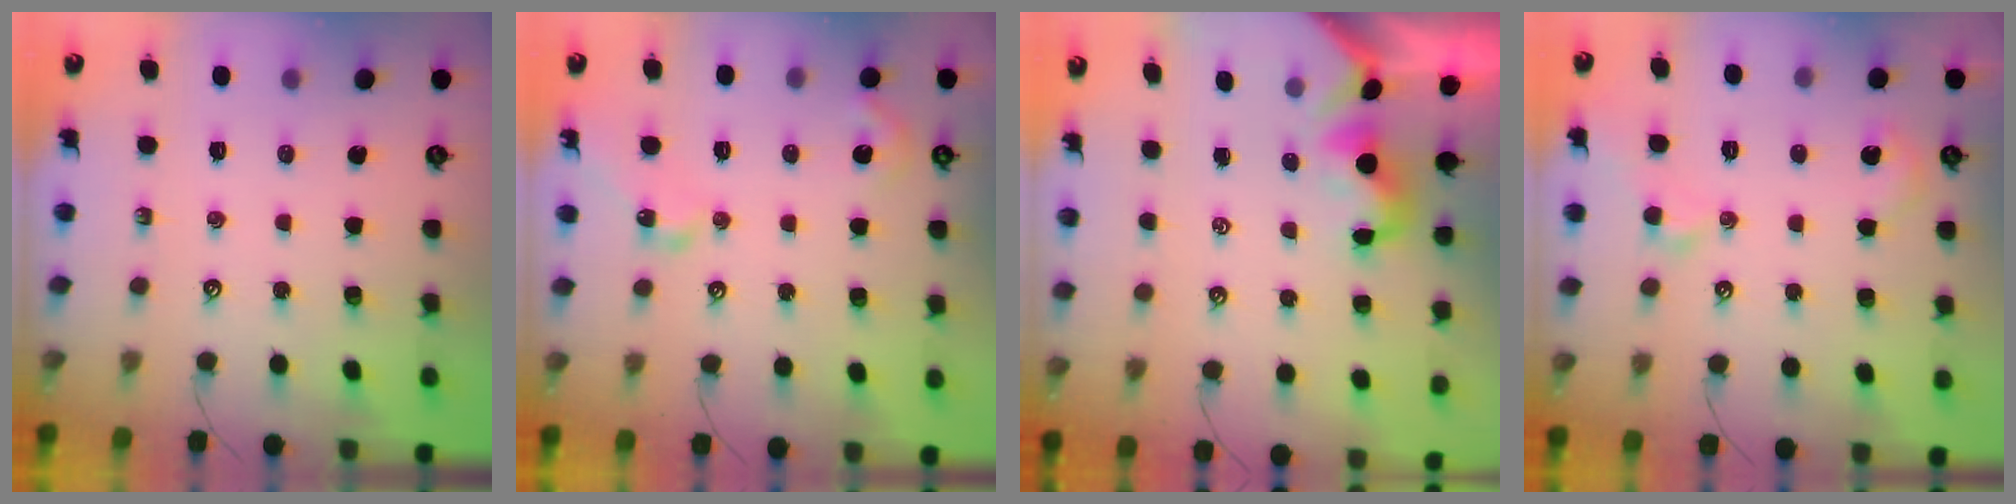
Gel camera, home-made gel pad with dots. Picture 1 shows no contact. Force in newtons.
{"total": 8.0, "press": 7.9, "slide": 0.7}
{"total": 1.0, "press": 0.9, "slide": 0.4}
{"total": 2.1, "press": 2.1, "slide": 0.1}